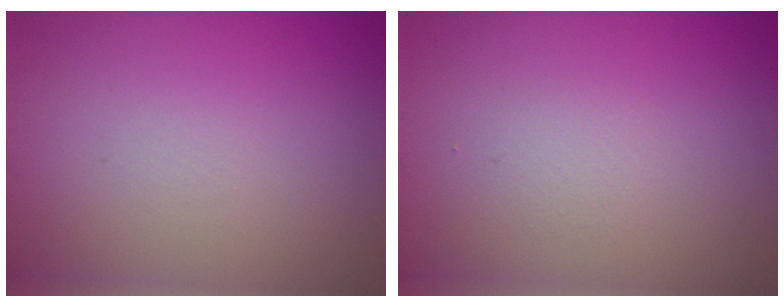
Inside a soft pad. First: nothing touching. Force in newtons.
{"total": 0.9, "press": 0.9, "slide": 0.2}